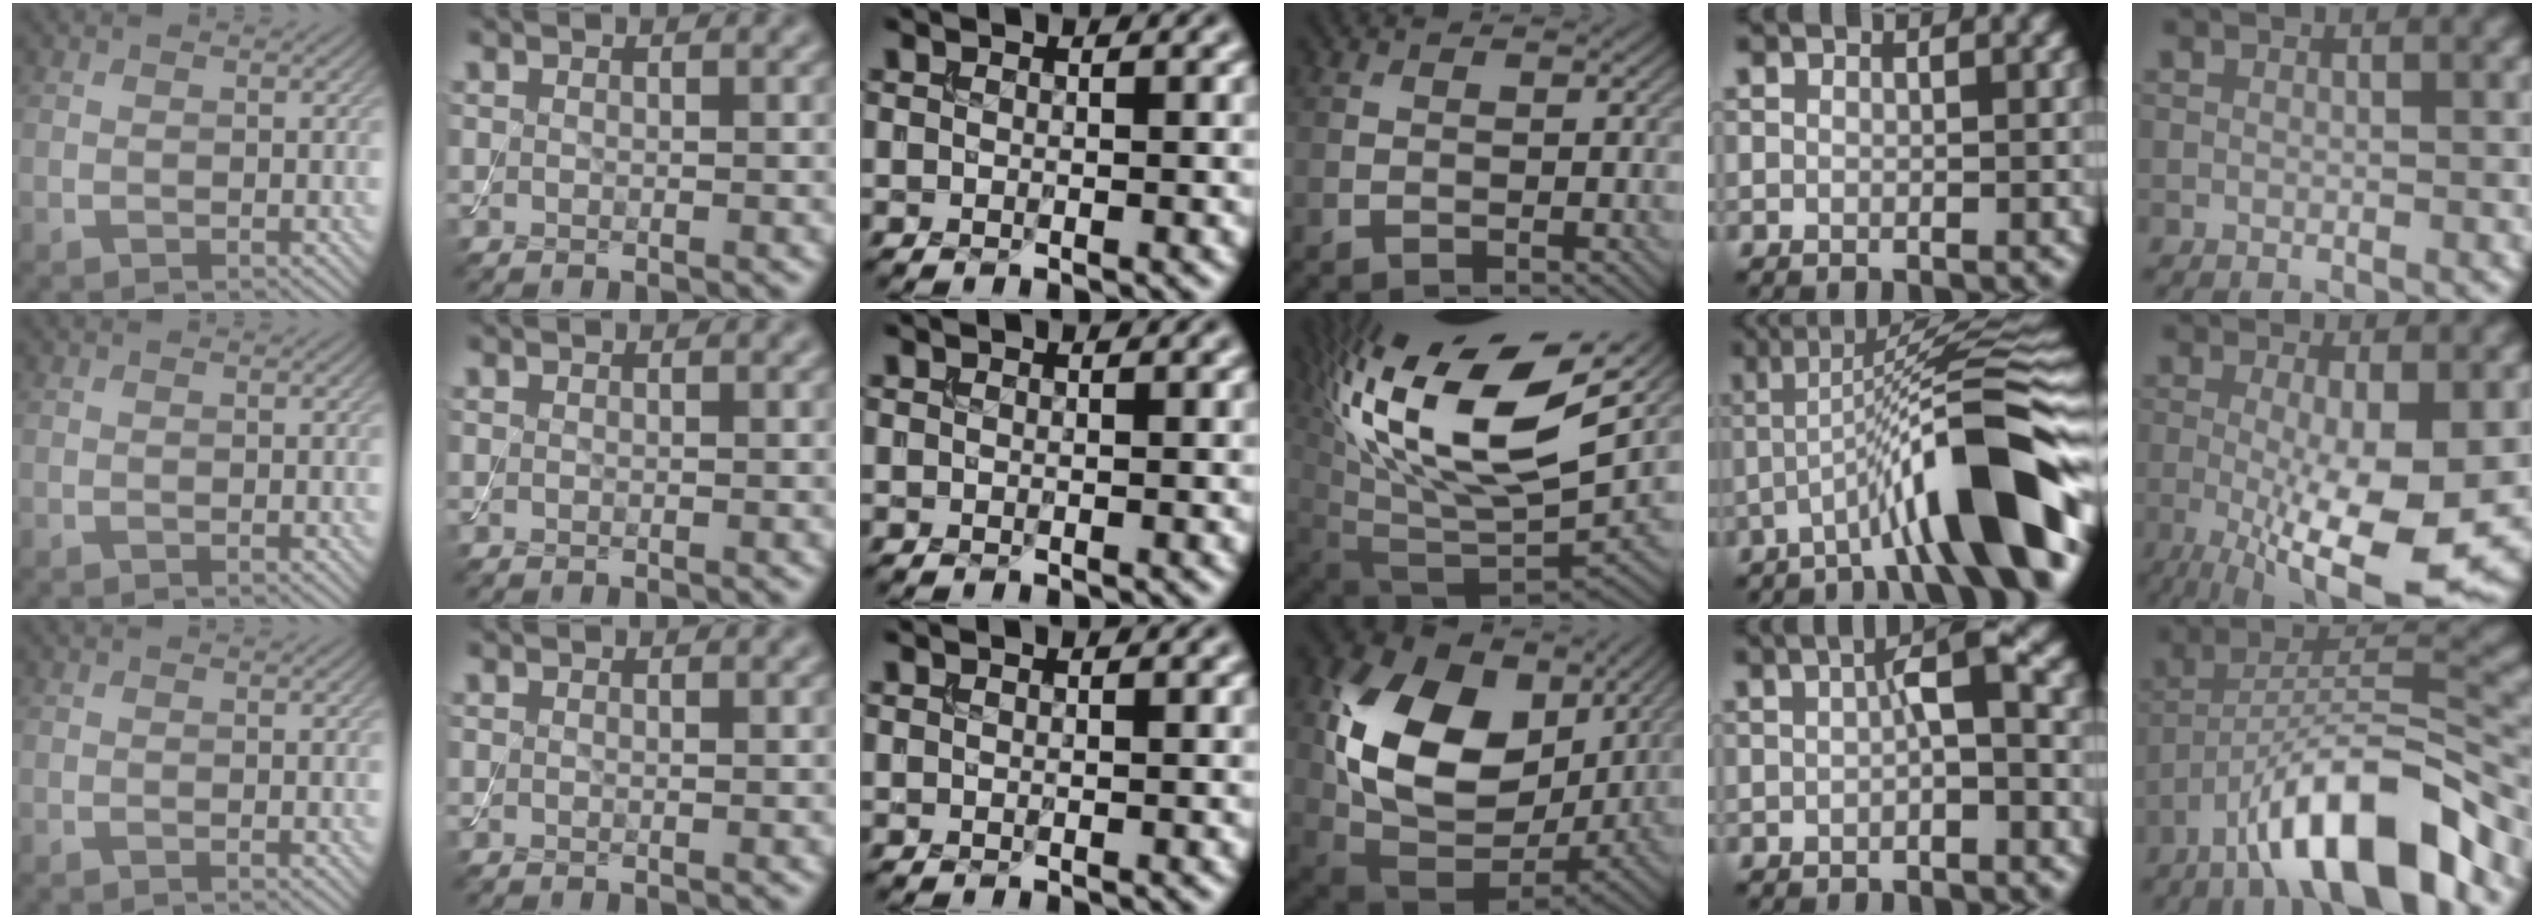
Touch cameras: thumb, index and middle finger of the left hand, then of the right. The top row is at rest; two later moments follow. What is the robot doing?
{"motion": "assemble", "object": "toy tower of hanoi"}